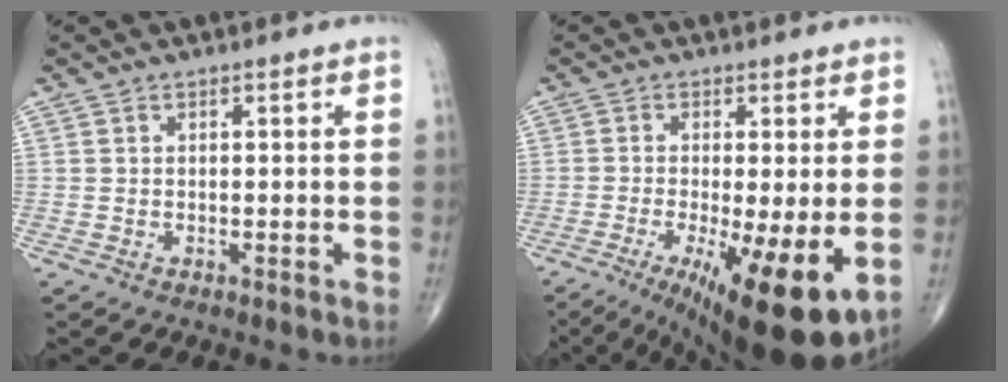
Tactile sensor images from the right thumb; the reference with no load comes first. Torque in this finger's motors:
{"motor_torque": [-0.09, 0.83, 0.22, -0.43, 0.11]}